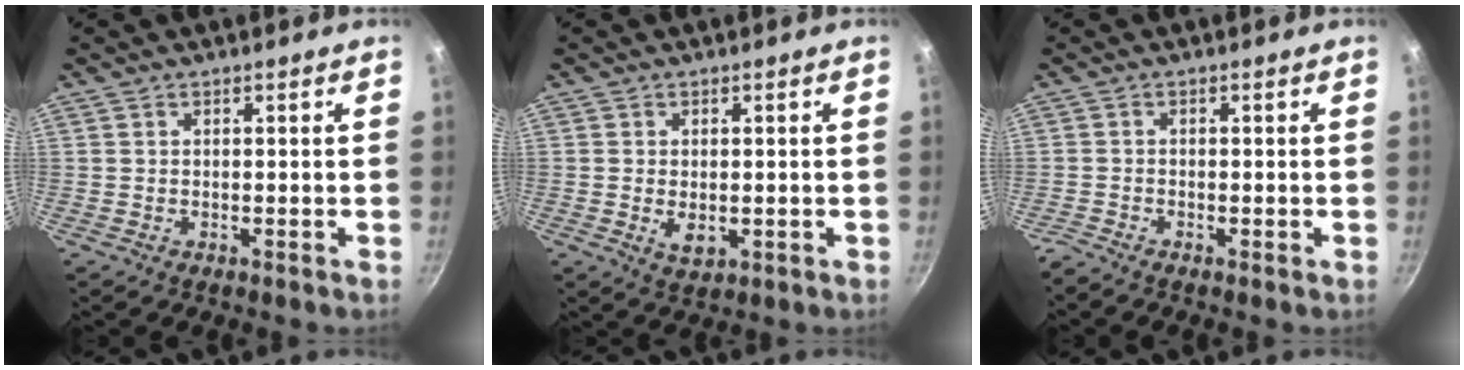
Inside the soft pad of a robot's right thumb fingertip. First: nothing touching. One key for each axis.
{"total": 3.6, "fx": -0.4, "fy": 2.3, "fz": 2.8, "tx": -0.046, "ty": -0.010, "tz": -0.001}
{"total": 1.5, "fx": -1.2, "fy": 0.2, "fz": 0.8, "tx": -0.031, "ty": 0.005, "tz": -0.031}